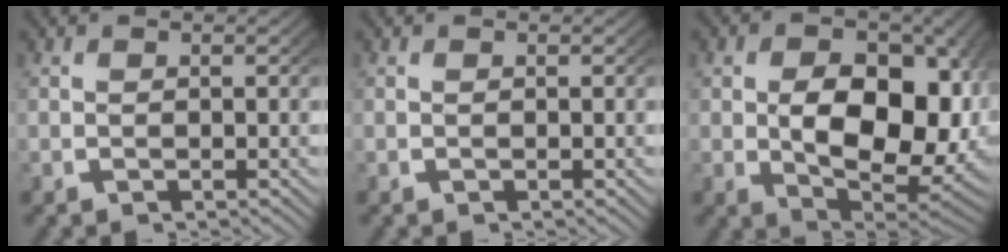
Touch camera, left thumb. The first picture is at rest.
{"total": 0.0}
{"total": 15.2, "force": [-0.2, 10.0, 11.4], "torque": [-0.196, -0.072, 0.032]}